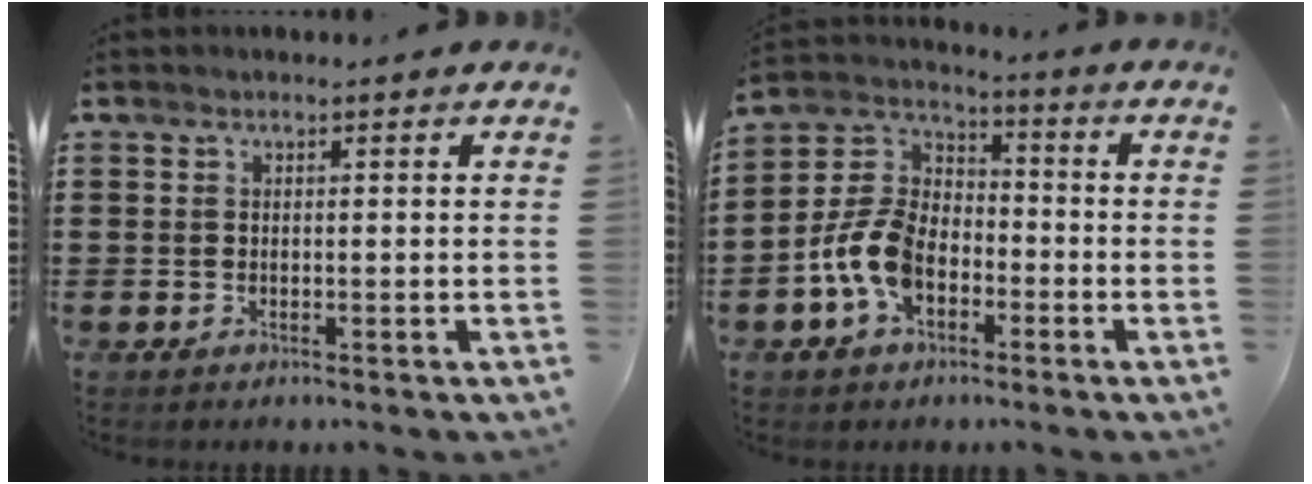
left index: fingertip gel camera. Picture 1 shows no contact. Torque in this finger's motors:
{"motor_torque": [1.58, 0.55, 0.99, 0.21]}